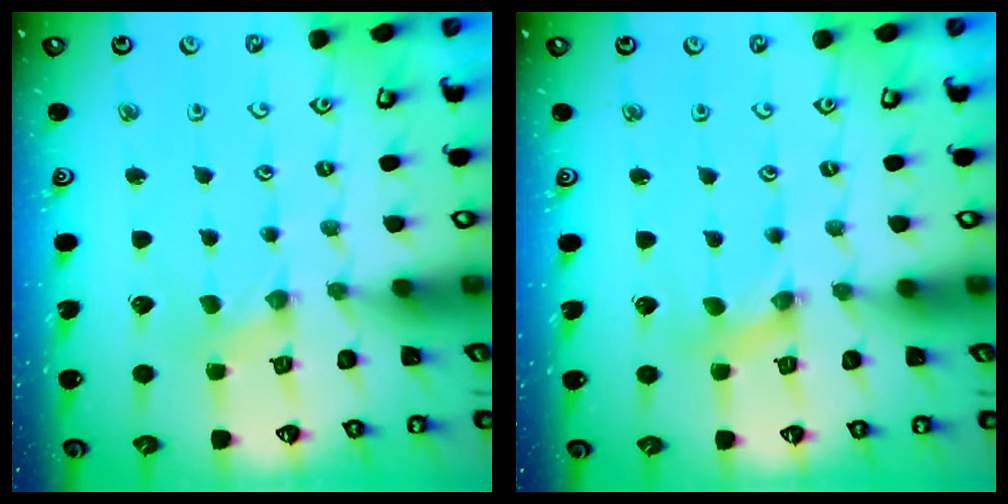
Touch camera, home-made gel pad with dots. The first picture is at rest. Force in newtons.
{"total": 1.3, "press": 1.3, "slide": 0.3}